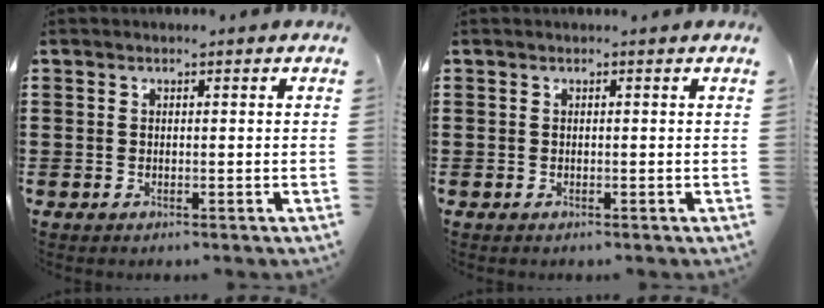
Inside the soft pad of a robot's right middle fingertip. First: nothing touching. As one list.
[{"total": 0.0}]